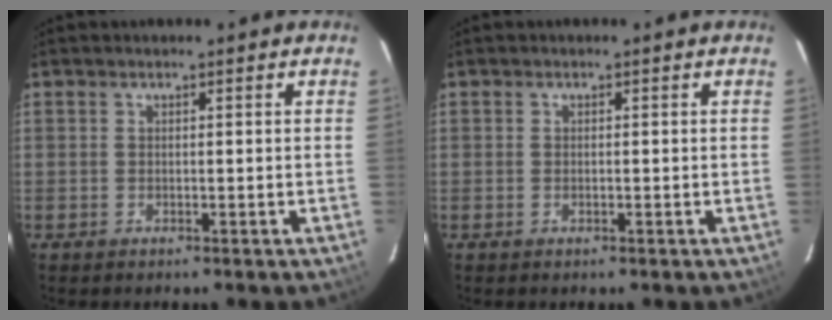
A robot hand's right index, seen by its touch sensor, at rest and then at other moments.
{"total": 0.5, "force": [-0.2, 0.1, 0.4], "torque": [-0.009, 0.002, -0.005]}